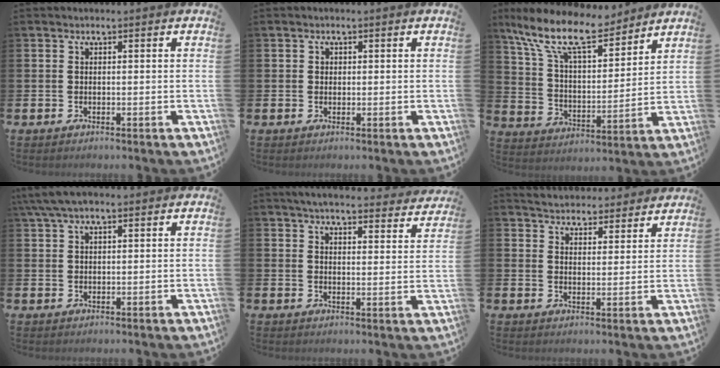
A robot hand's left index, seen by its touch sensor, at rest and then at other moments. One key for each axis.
{"total": 0.8, "fx": 0.3, "fy": 0.8, "fz": 0.2, "tx": 0.005, "ty": 0.003, "tz": 0.002}
{"total": 12.4, "fx": 10.2, "fy": 4.0, "fz": 5.8, "tx": -0.153, "ty": -0.051, "tz": 0.181}
{"total": 4.4, "fx": 3.2, "fy": 1.4, "fz": 2.7, "tx": -0.059, "ty": 0.002, "tz": 0.058}
{"total": 5.1, "fx": 4.8, "fy": 0.8, "fz": 1.3, "tx": -0.031, "ty": -0.031, "tz": 0.083}
{"total": 4.7, "fx": 4.6, "fy": 0.6, "fz": -0.2, "tx": -0.010, "ty": -0.030, "tz": 0.083}